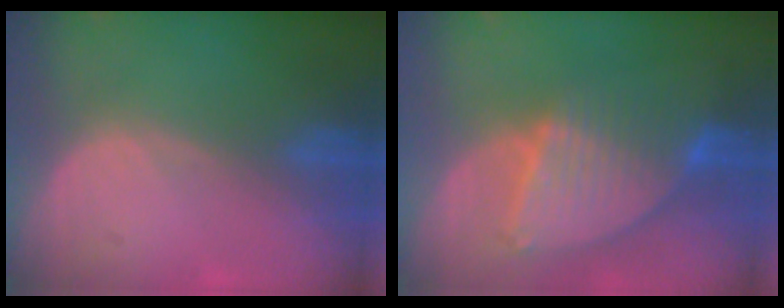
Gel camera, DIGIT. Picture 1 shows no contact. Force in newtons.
{"total": 8.7, "press": 7.5, "slide": 4.3}